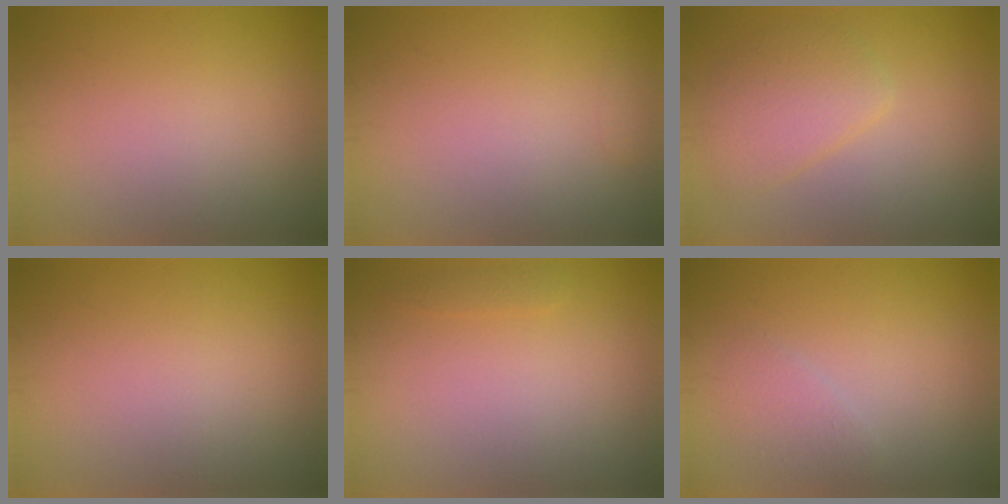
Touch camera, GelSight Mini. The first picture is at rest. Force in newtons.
{"total": 0.6, "press": 0.6, "slide": 0.1}
{"total": 3.0, "press": 3.0, "slide": 0.3}
{"total": 0.0}
{"total": 0.7, "press": 0.7, "slide": 0.1}
{"total": 1.5, "press": 1.5, "slide": 0.1}